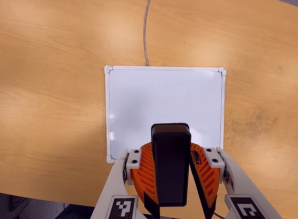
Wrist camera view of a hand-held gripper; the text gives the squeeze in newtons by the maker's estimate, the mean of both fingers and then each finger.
{"total": 9.0, "left": 8.6, "right": 9.3}